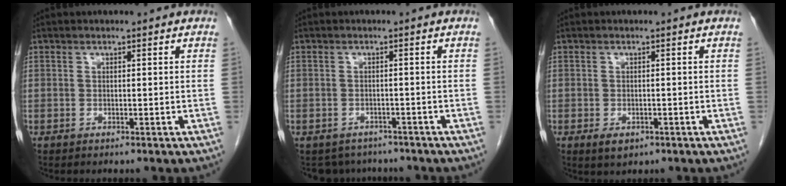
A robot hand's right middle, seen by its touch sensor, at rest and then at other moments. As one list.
[{"total": 5.0, "force": [-4.4, 2.4, -0.1], "torque": [0.010, 0.005, -0.056]}, {"total": 2.2, "force": [-1.1, 1.3, 1.4], "torque": [-0.021, -0.001, -0.005]}]